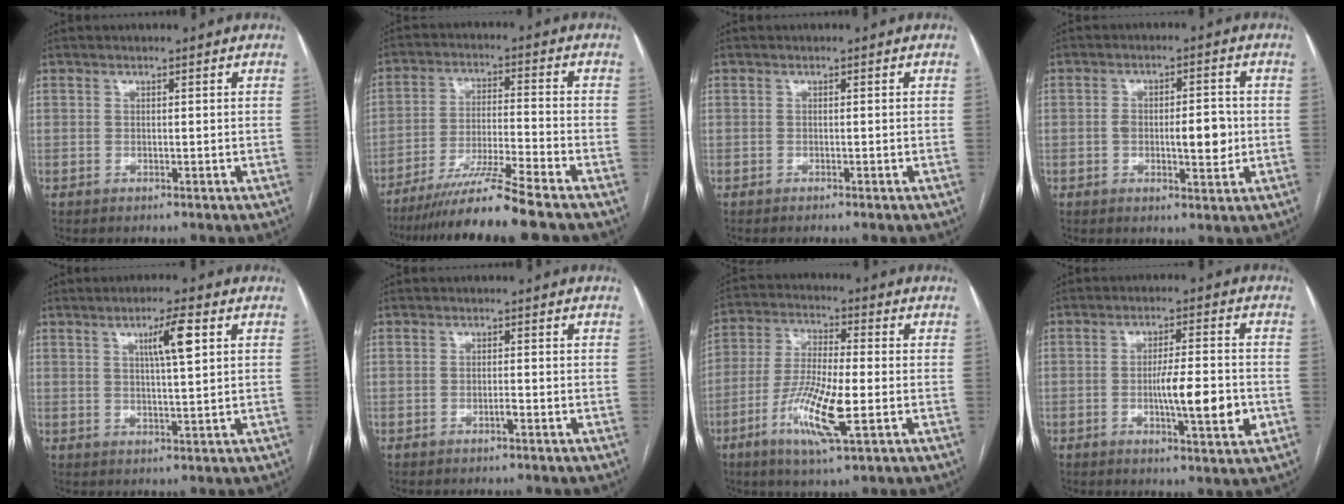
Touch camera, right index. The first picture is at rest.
{"total": 11.1, "force": [-9.1, -2.0, 6.0], "torque": [-0.097, -0.027, -0.160]}
{"total": 0.6, "force": [-0.5, -0.2, 0.3], "torque": [-0.007, 0.002, -0.010]}
{"total": 7.0, "force": [-0.7, 2.5, 6.5], "torque": [-0.103, 0.005, -0.008]}
{"total": 5.6, "force": [1.9, 0.2, 5.3], "torque": [-0.087, 0.004, 0.031]}
{"total": 0.9, "force": [-0.6, 0.1, 0.8], "torque": [-0.015, 0.001, -0.010]}
{"total": 12.1, "force": [-3.9, 1.9, 11.3], "torque": [-0.228, -0.012, -0.074]}
{"total": 9.2, "force": [-2.0, 1.3, 8.9], "torque": [-0.139, -0.004, -0.031]}